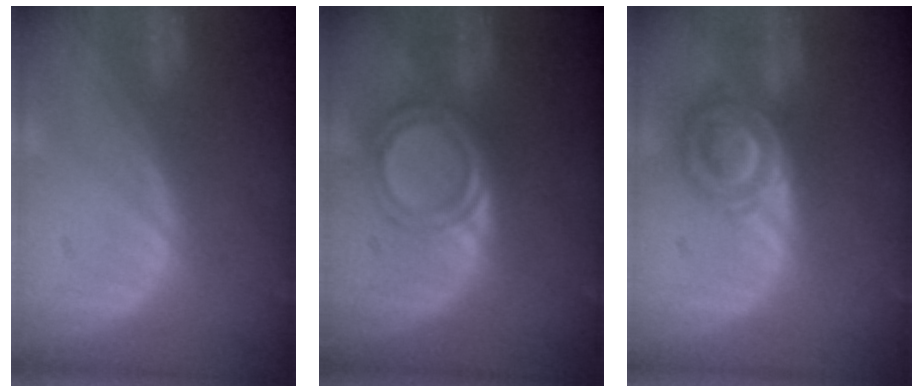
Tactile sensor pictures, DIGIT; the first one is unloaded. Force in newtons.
{"total": 5.8, "press": 5.0, "slide": 2.8}
{"total": 7.1, "press": 6.0, "slide": 3.8}